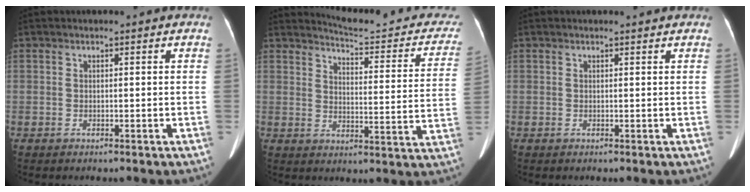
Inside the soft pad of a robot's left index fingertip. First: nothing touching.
{"total": 16.7, "force": [15.8, 2.8, 4.6], "torque": [-0.040, -0.057, 0.173]}
{"total": 0.9, "force": [0.9, -0.1, 0.2], "torque": [-0.009, 0.000, 0.012]}